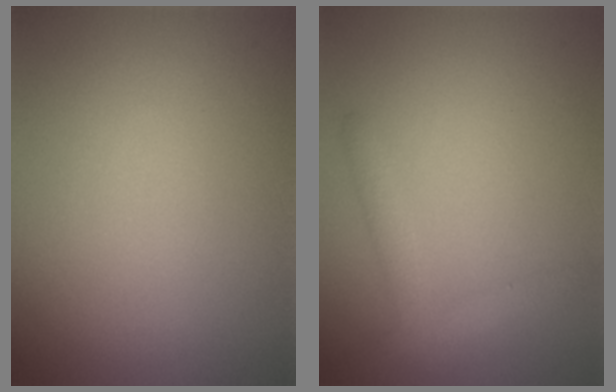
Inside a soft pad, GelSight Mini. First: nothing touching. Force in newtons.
{"total": 2.6, "press": 2.6, "slide": 0.0}